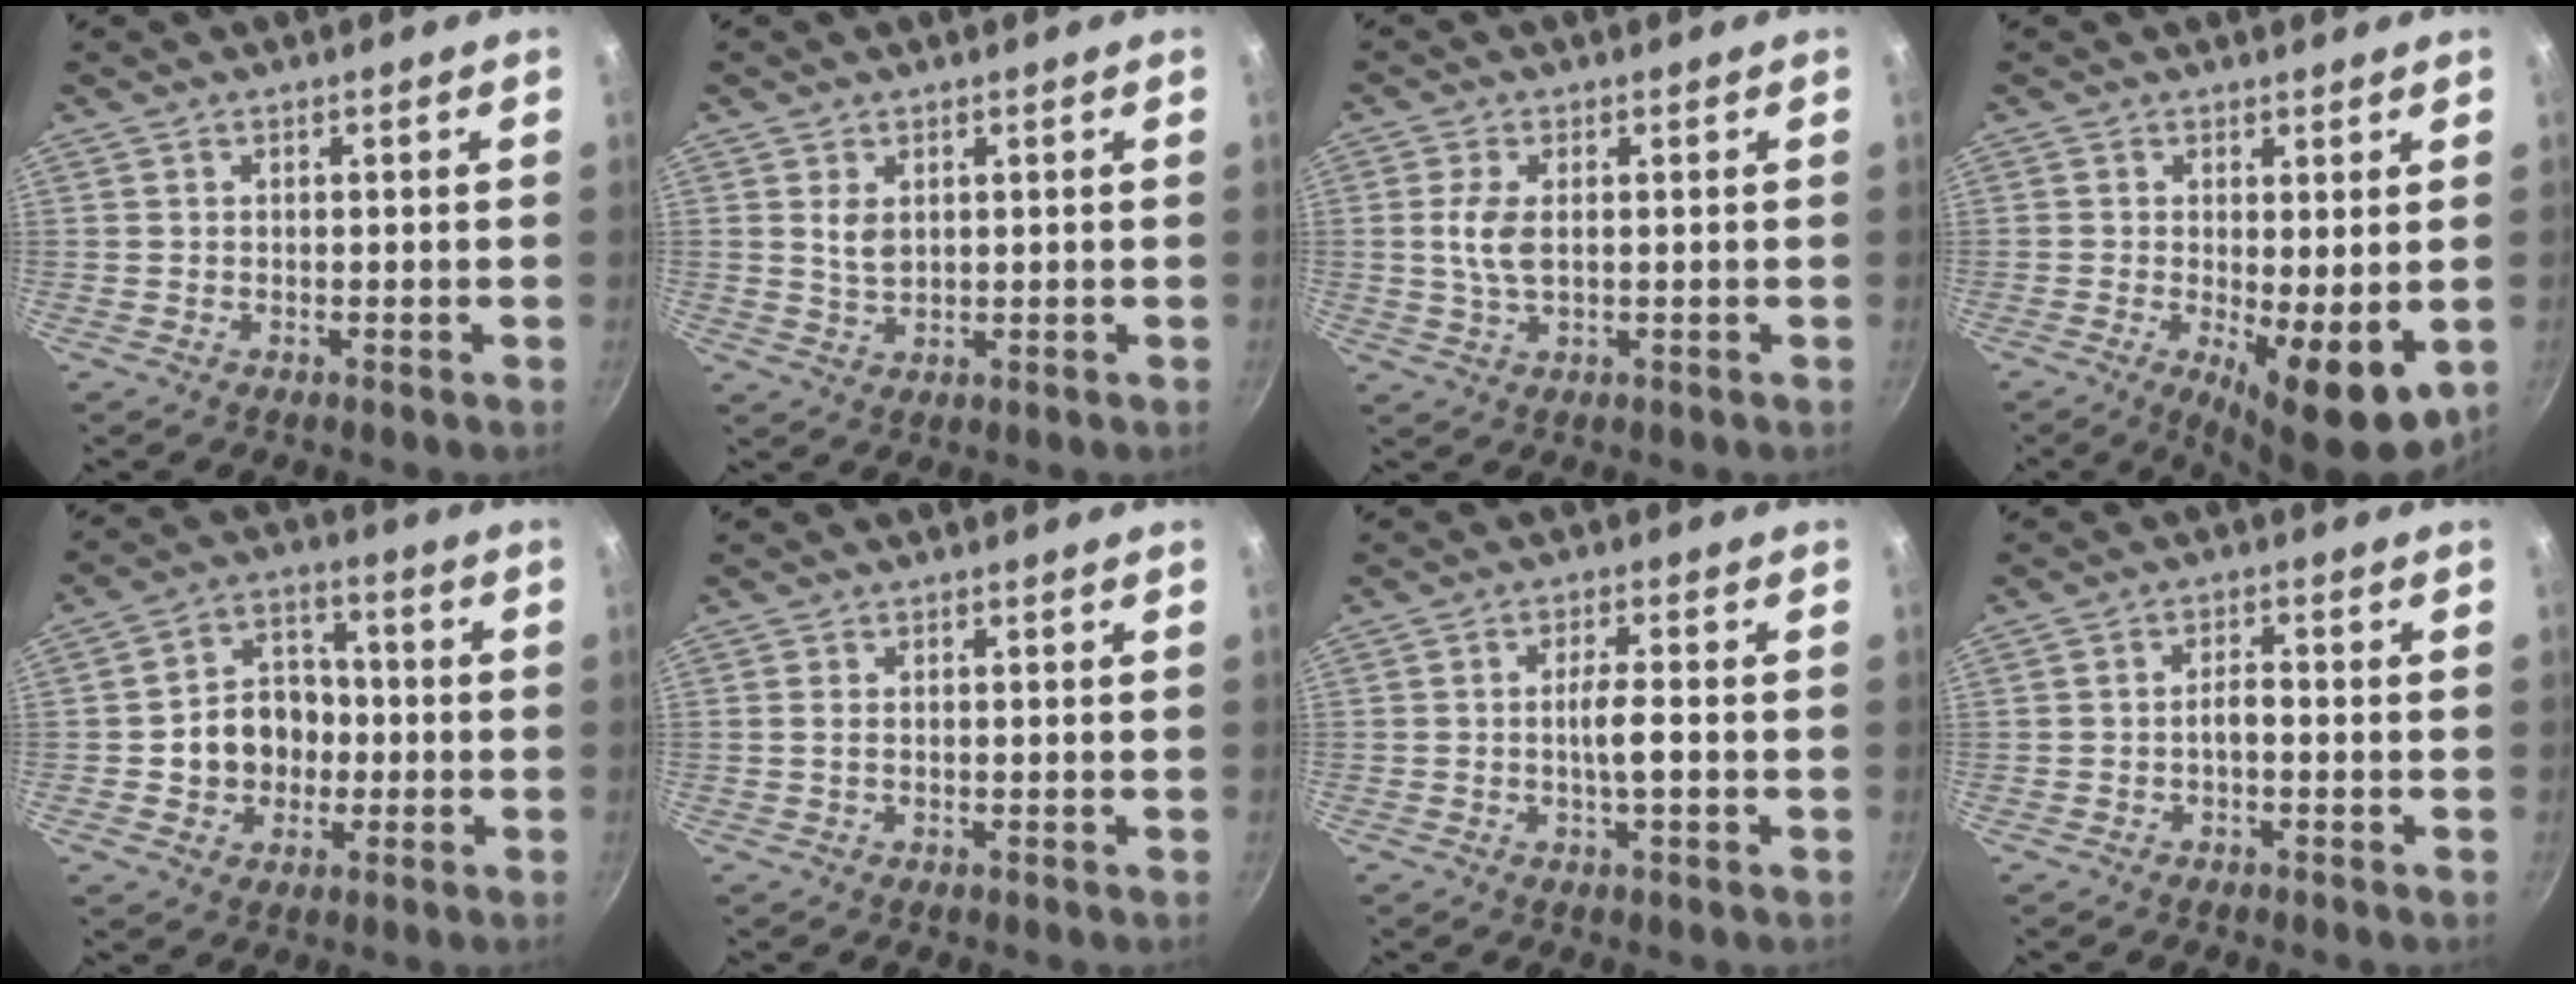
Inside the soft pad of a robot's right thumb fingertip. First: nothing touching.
{"total": 3.4, "force": [1.1, 2.1, 2.4], "torque": [-0.041, -0.008, 0.023]}
{"total": 5.0, "force": [0.5, 2.5, 4.3], "torque": [-0.093, 0.001, 0.009]}
{"total": 9.5, "force": [-1.3, 3.1, 8.9], "torque": [-0.114, -0.011, -0.006]}
{"total": 5.3, "force": [-1.0, 4.8, 2.2], "torque": [0.004, 0.015, -0.020]}
{"total": 0.9, "force": [0.0, 0.5, 0.8], "torque": [-0.016, 0.001, -0.002]}
{"total": 4.4, "force": [-0.9, 0.7, 4.2], "torque": [-0.078, 0.009, -0.018]}
{"total": 2.3, "force": [-0.9, 0.9, 1.9], "torque": [-0.027, 0.017, -0.016]}